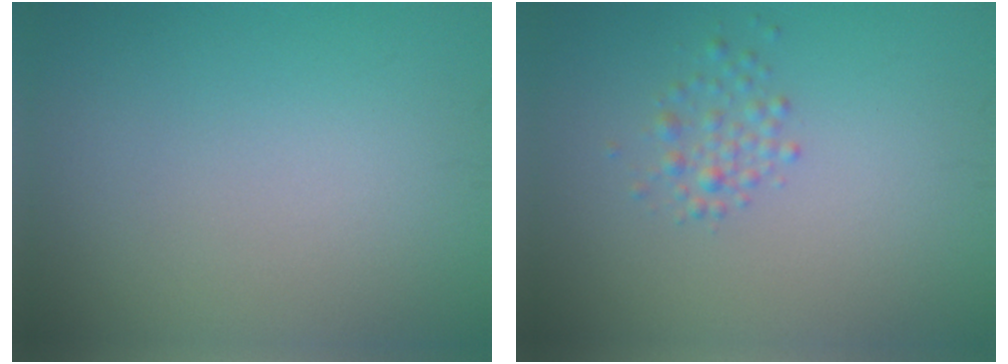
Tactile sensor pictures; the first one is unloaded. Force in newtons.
{"total": 1.7, "press": 1.7, "slide": 0.0}